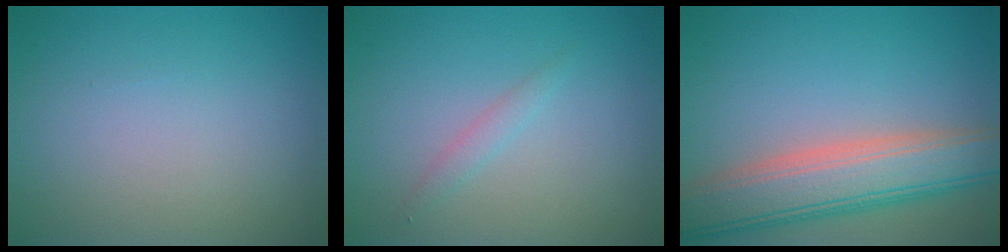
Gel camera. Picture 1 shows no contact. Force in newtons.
{"total": 1.0, "press": 1.0, "slide": 0.1}
{"total": 7.7, "press": 7.7, "slide": 0.7}